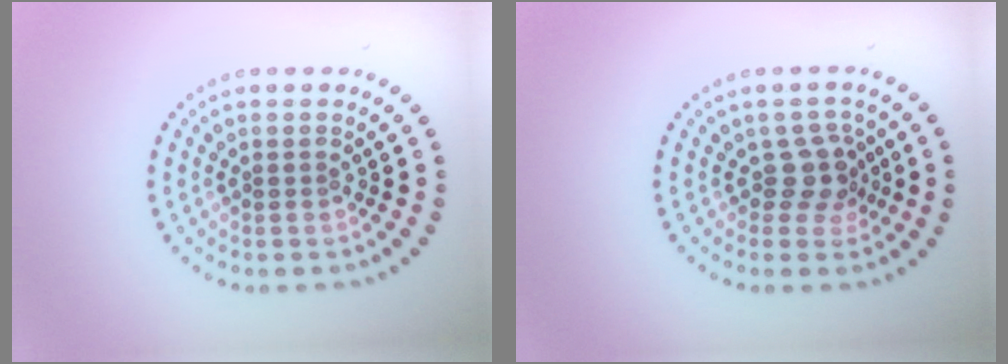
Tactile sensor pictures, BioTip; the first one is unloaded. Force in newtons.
{"total": 2.7, "press": 2.1, "slide": 1.7}